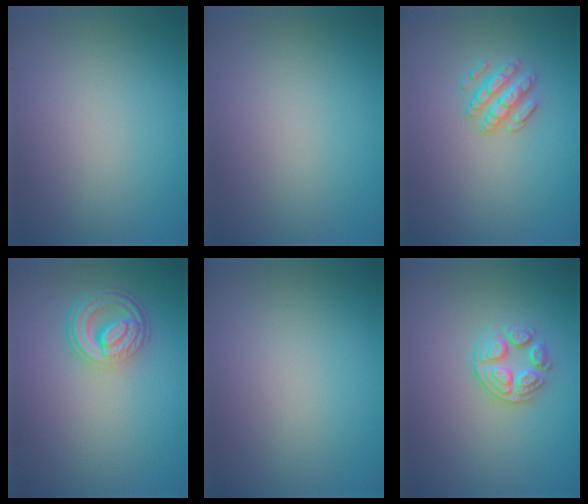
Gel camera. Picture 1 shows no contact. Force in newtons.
{"total": 0.0}
{"total": 2.5, "press": 2.3, "slide": 0.9}
{"total": 4.5, "press": 3.6, "slide": 2.7}
{"total": 0.0}
{"total": 3.0, "press": 2.6, "slide": 1.5}